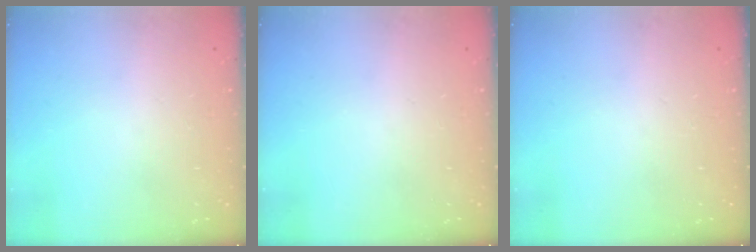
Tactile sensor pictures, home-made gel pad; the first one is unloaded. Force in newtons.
{"total": 0.0}
{"total": 0.0}